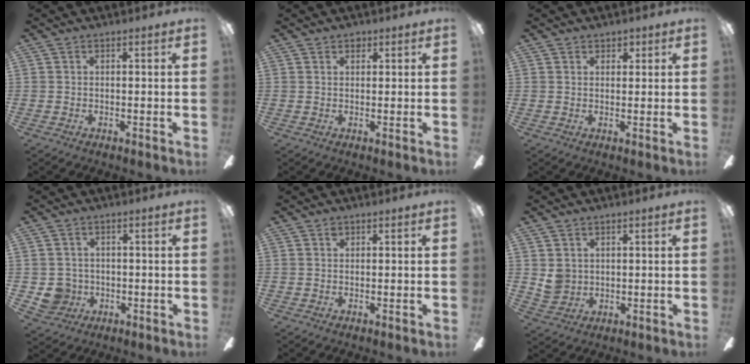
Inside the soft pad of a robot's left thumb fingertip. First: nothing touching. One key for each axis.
{"total": 1.4, "fx": 1.0, "fy": 0.9, "fz": 0.4, "tx": -0.002, "ty": -0.002, "tz": 0.018}
{"total": 1.9, "fx": 1.4, "fy": 1.3, "fz": 0.2, "tx": 0.012, "ty": -0.005, "tz": 0.024}
{"total": 5.0, "fx": -0.5, "fy": 4.9, "fz": 0.8, "tx": -0.031, "ty": 0.006, "tz": -0.007}
{"total": 0.8, "fx": 0.5, "fy": 0.5, "fz": 0.3, "tx": -0.008, "ty": 0.002, "tz": 0.009}
{"total": 4.4, "fx": 1.7, "fy": 4.0, "fz": 1.0, "tx": -0.021, "ty": 0.005, "tz": 0.033}